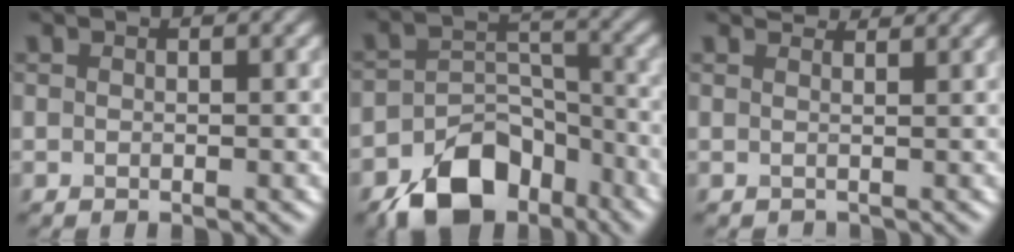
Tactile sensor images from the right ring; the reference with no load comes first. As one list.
[{"total": 8.6, "force": [-5.9, 4.9, 4.0], "torque": [-0.056, -0.010, -0.100]}, {"total": 2.5, "force": [2.4, 0.6, 0.3], "torque": [-0.012, 0.001, 0.033]}]